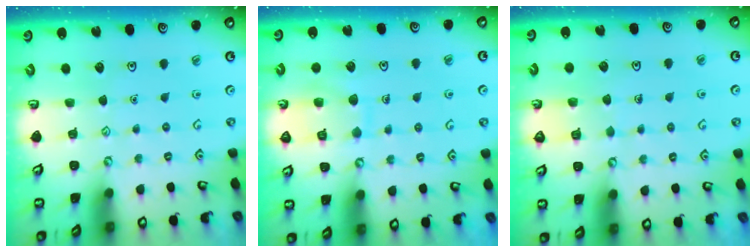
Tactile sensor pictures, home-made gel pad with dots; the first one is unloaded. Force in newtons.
{"total": 9.5, "press": 9.5, "slide": 0.8}
{"total": 3.4, "press": 3.3, "slide": 0.3}